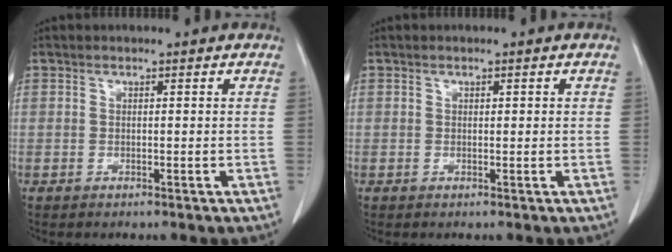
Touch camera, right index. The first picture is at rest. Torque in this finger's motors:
{"motor_torque": [-0.10, -0.11, -0.01, -0.01]}